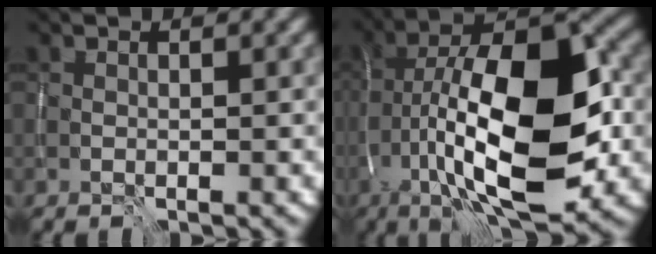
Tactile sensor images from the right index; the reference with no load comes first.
{"total": 14.7, "force": [-3.3, 5.6, 13.2], "torque": [-0.197, 0.028, -0.066]}